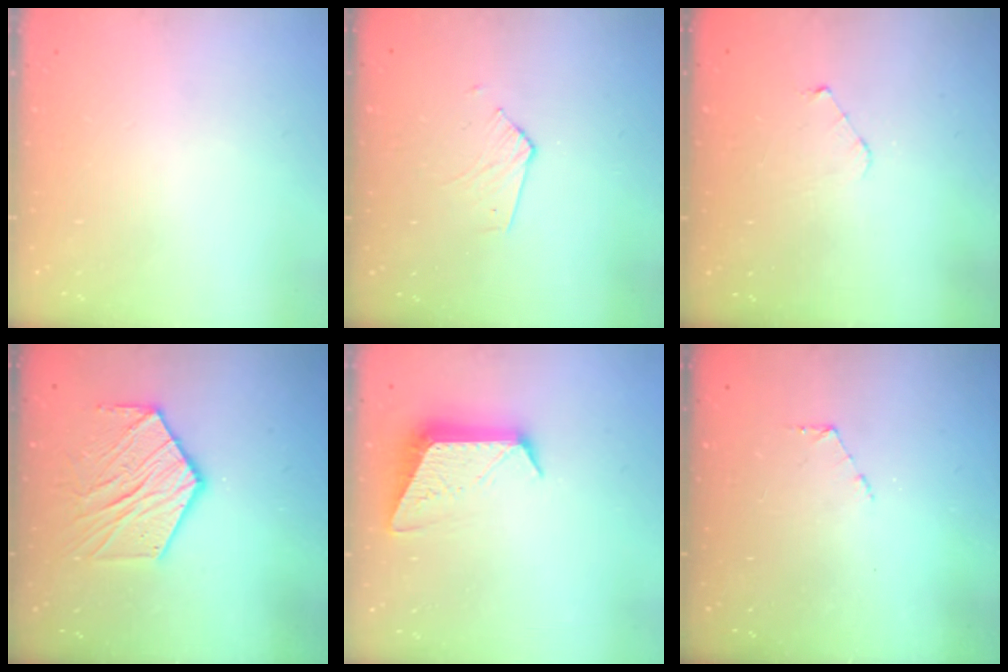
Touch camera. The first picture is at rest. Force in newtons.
{"total": 2.9, "press": 2.9, "slide": 0.2}
{"total": 4.0, "press": 3.9, "slide": 0.4}
{"total": 13.5, "press": 13.4, "slide": 1.1}
{"total": 10.8, "press": 10.8, "slide": 0.6}
{"total": 4.0, "press": 4.0, "slide": 0.4}